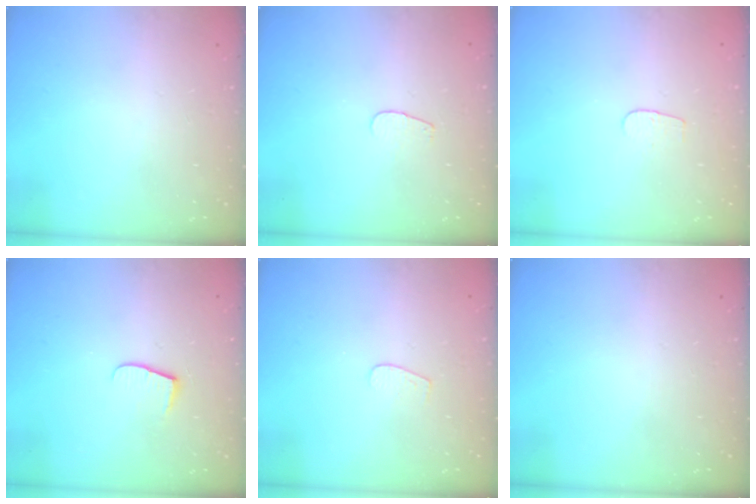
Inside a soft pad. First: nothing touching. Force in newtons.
{"total": 2.8, "press": 2.8, "slide": 0.2}
{"total": 3.1, "press": 3.1, "slide": 0.2}
{"total": 6.5, "press": 6.5, "slide": 0.7}
{"total": 3.7, "press": 3.7, "slide": 0.3}
{"total": 0.0}